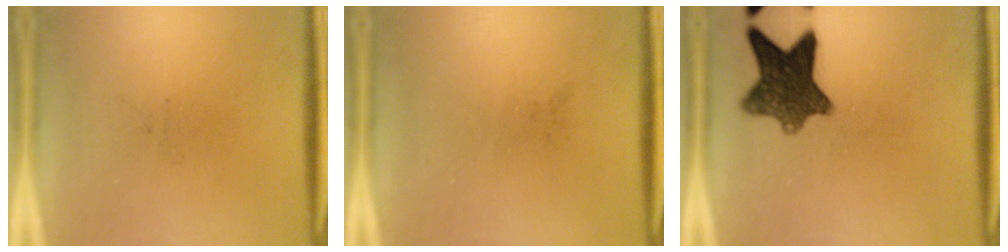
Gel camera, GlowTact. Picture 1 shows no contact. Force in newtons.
{"total": 0.0}
{"total": 10.3}